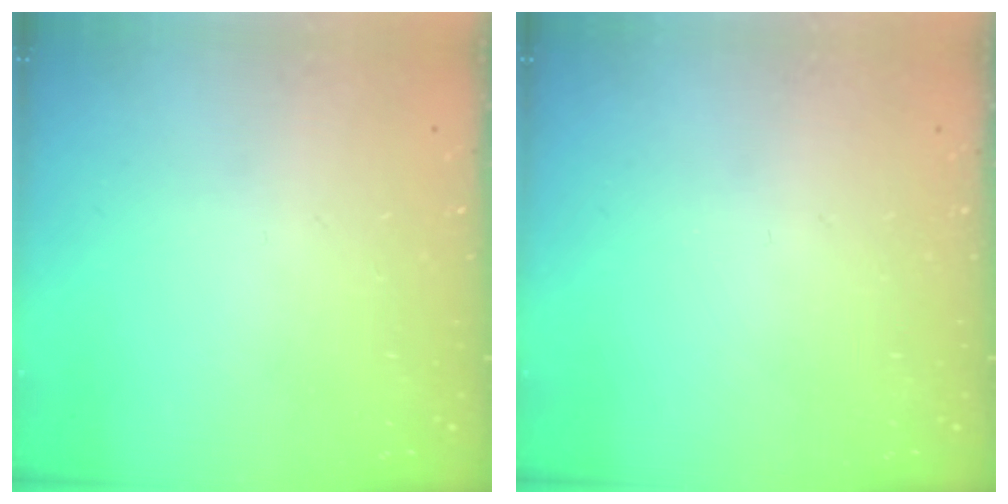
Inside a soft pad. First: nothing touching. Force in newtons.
{"total": 0.0}